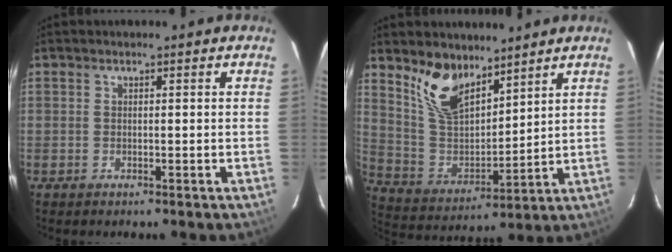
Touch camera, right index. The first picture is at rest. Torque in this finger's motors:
{"motor_torque": [0.30, 0.29, 0.44, 0.11]}